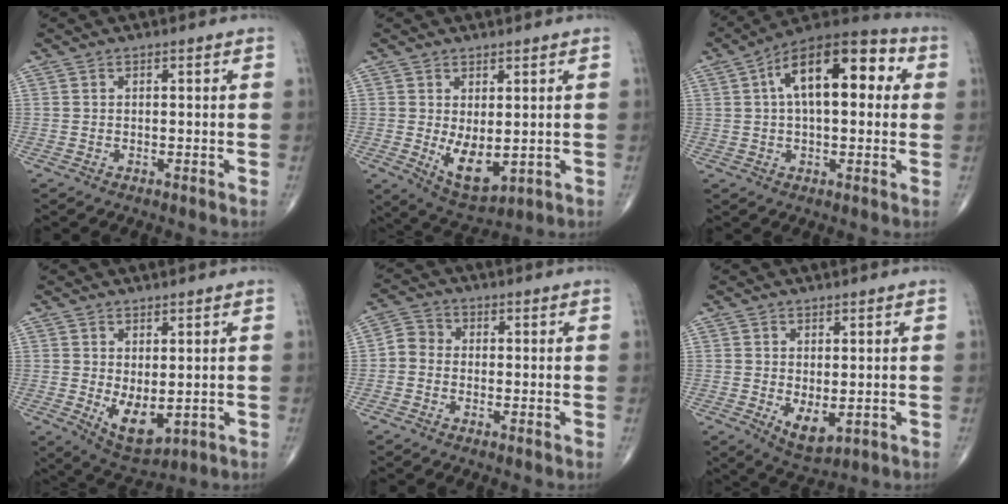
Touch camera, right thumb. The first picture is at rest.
{"total": 7.6, "force": [-0.3, 3.8, 6.5], "torque": [-0.093, -0.018, 0.015]}
{"total": 17.6, "force": [4.0, 8.5, 14.9], "torque": [-0.207, 0.035, 0.052]}
{"total": 7.2, "force": [-0.4, 3.7, 6.2], "torque": [-0.088, -0.014, 0.014]}
{"total": 3.5, "force": [-0.8, 3.0, 1.6], "torque": [-0.018, 0.008, -0.031]}
{"total": 5.3, "force": [-0.7, 2.7, 4.5], "torque": [-0.065, -0.014, 0.004]}